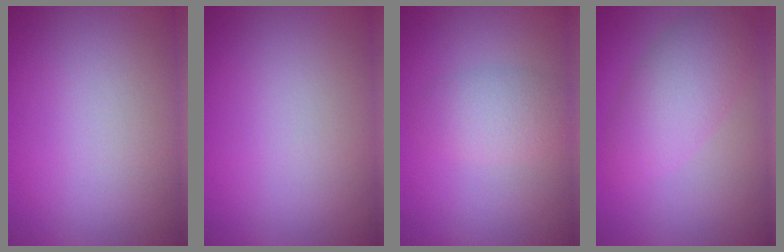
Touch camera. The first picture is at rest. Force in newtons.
{"total": 0.0}
{"total": 2.8, "press": 2.8, "slide": 0.1}
{"total": 4.5, "press": 4.5, "slide": 0.0}